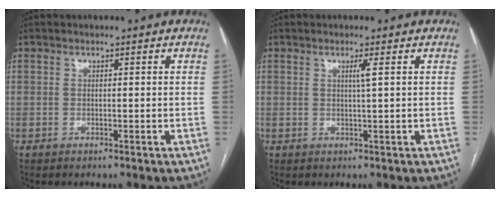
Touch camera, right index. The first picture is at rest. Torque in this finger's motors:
{"motor_torque": [0.28, -0.02, 0.06, 0.04]}